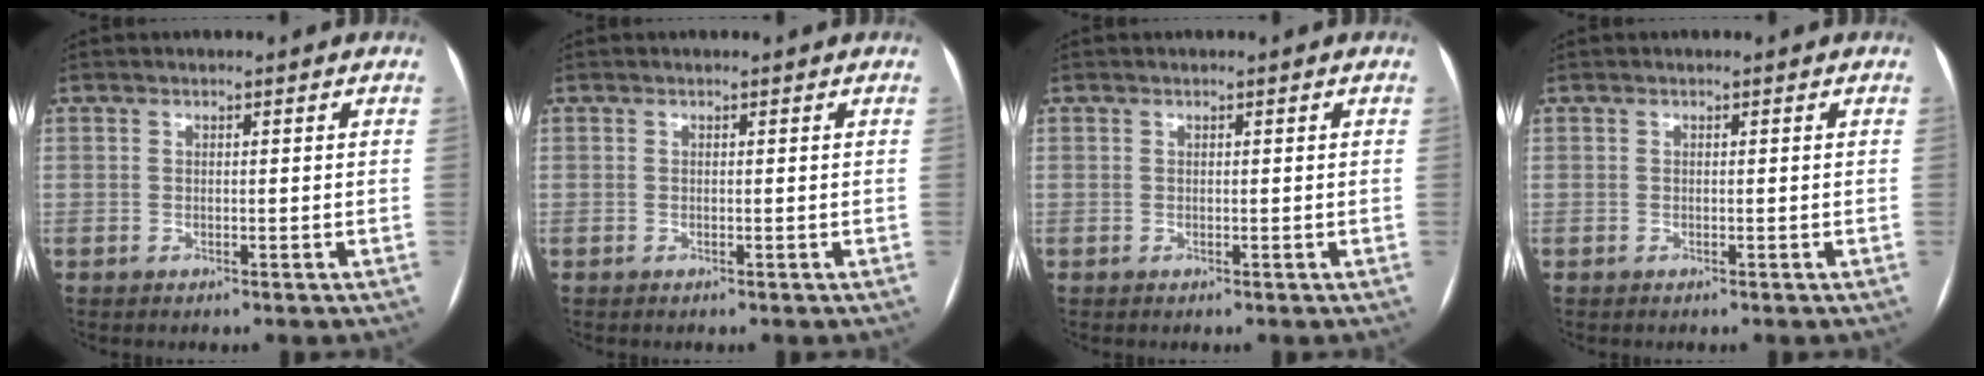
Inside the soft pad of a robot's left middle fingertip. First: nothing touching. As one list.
[{"total": 0.0}, {"total": 0.0}, {"total": 0.0}]